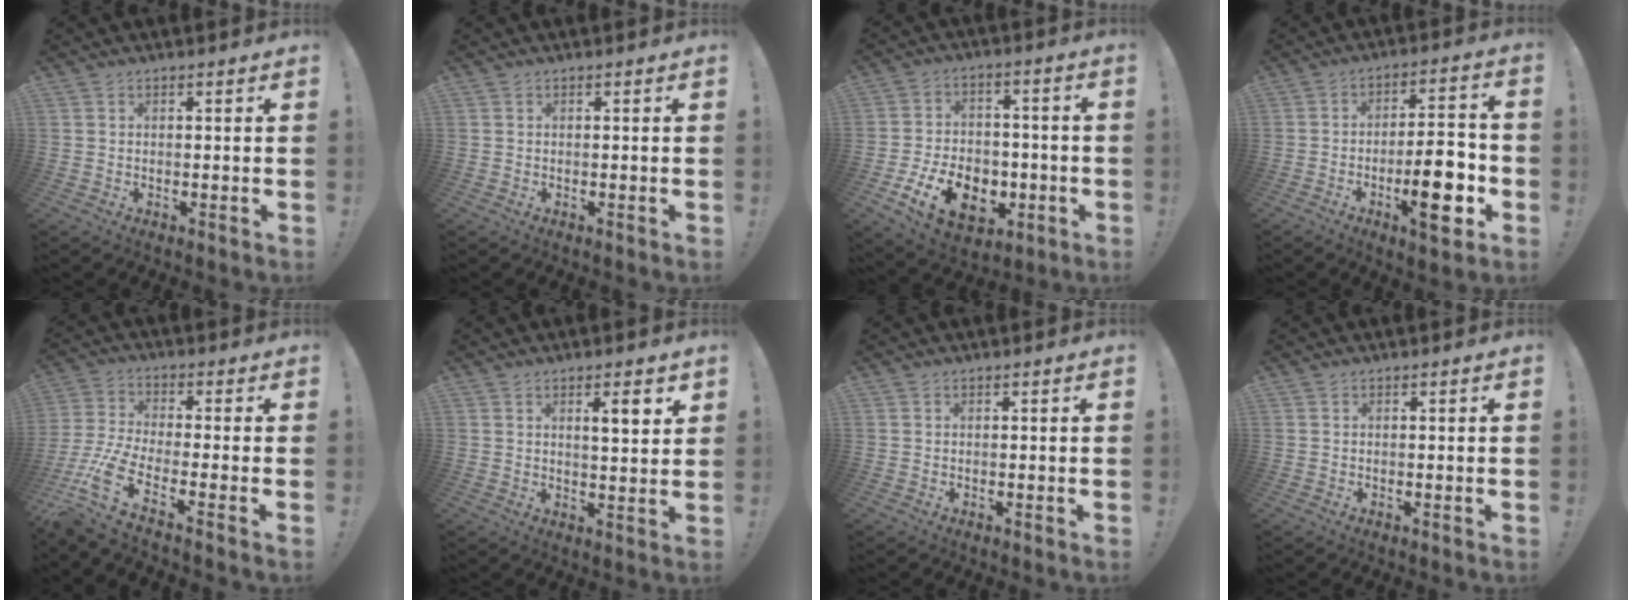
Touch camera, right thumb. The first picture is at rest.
{"total": 0.0}
{"total": 15.5, "force": [-6.1, 10.5, 9.6], "torque": [-0.158, 0.043, -0.097]}
{"total": 14.5, "force": [-5.2, 4.1, 12.9], "torque": [-0.186, 0.012, -0.083]}
{"total": 9.0, "force": [-4.5, 2.8, 7.3], "torque": [-0.161, 0.000, -0.082]}
{"total": 5.7, "force": [2.6, 1.3, 4.9], "torque": [-0.069, -0.013, 0.036]}
{"total": 0.0}
{"total": 0.0}